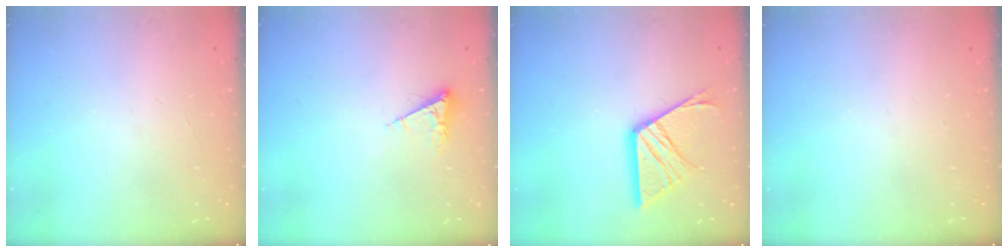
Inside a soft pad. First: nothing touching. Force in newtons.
{"total": 4.5, "press": 4.4, "slide": 0.6}
{"total": 14.4, "press": 14.3, "slide": 1.5}
{"total": 0.0}